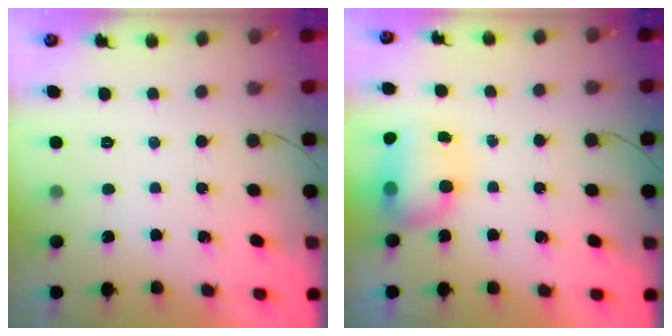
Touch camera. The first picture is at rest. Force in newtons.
{"total": 8.1, "press": 7.7, "slide": 2.4}